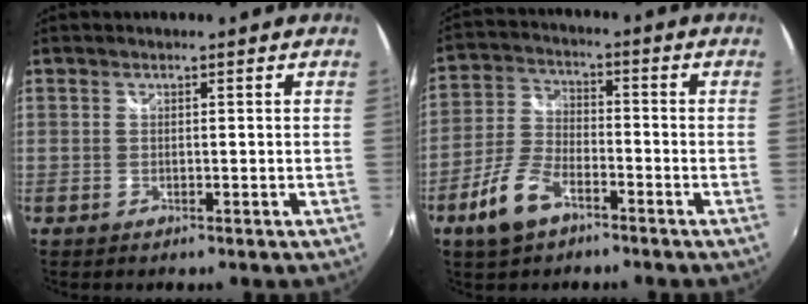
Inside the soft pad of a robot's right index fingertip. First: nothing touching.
{"total": 9.2, "force": [-5.6, 4.4, 5.9], "torque": [-0.133, 0.003, -0.106]}